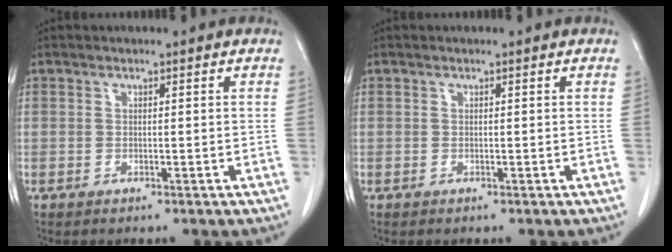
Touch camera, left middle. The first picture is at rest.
{"total": 0.0}